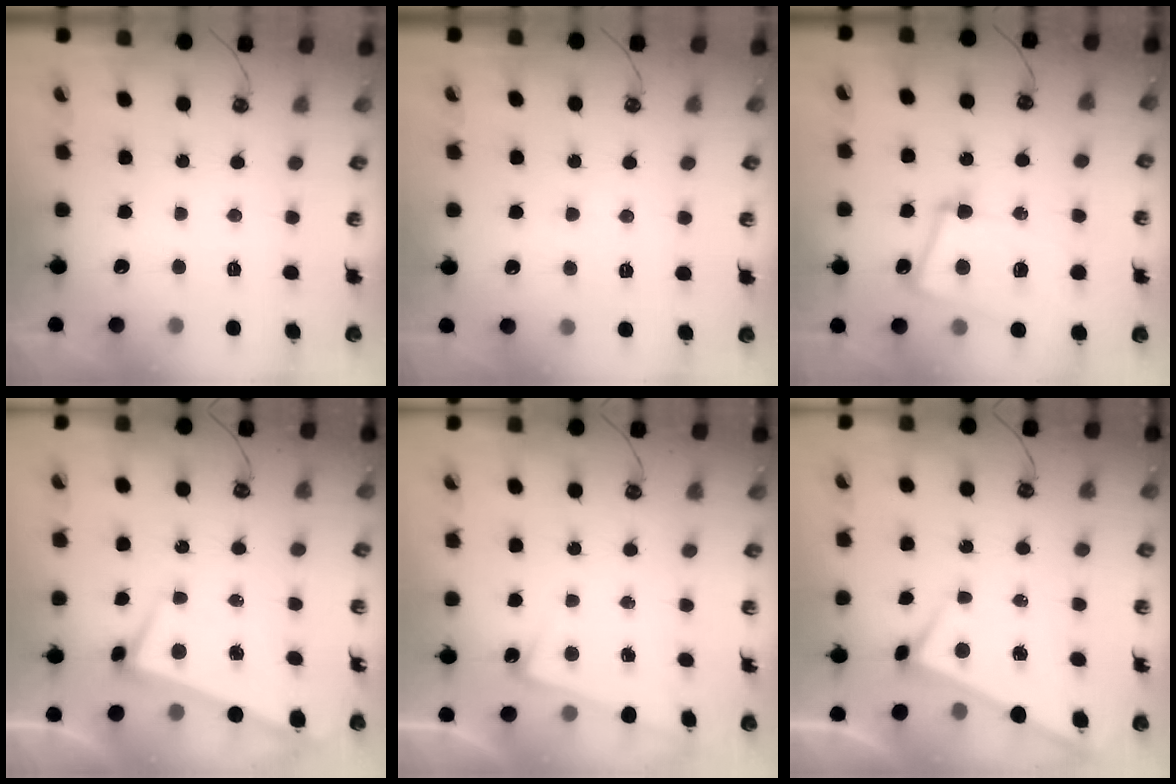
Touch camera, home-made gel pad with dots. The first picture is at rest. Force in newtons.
{"total": 1.7, "press": 1.6, "slide": 0.1}
{"total": 13.2, "press": 13.1, "slide": 1.8}
{"total": 1.5, "press": 0.4, "slide": 1.5}
{"total": 6.8, "press": 6.8, "slide": 0.5}
{"total": 3.0, "press": 3.0, "slide": 0.1}